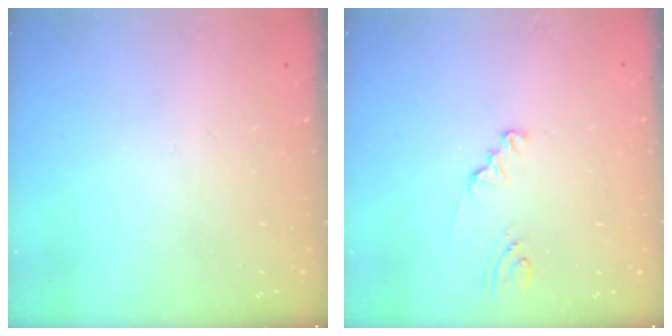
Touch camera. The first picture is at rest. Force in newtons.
{"total": 1.7, "press": 1.7, "slide": 0.2}